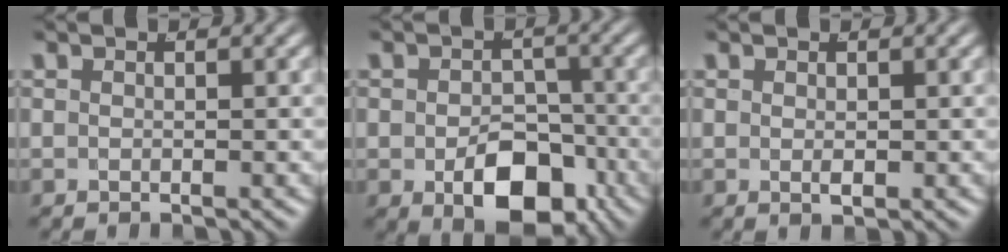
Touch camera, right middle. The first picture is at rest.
{"total": 6.3, "force": [-3.0, 3.4, 4.4], "torque": [-0.040, -0.027, -0.037]}
{"total": 0.6, "force": [0.0, 0.0, 0.6], "torque": [-0.007, -0.007, 0.006]}